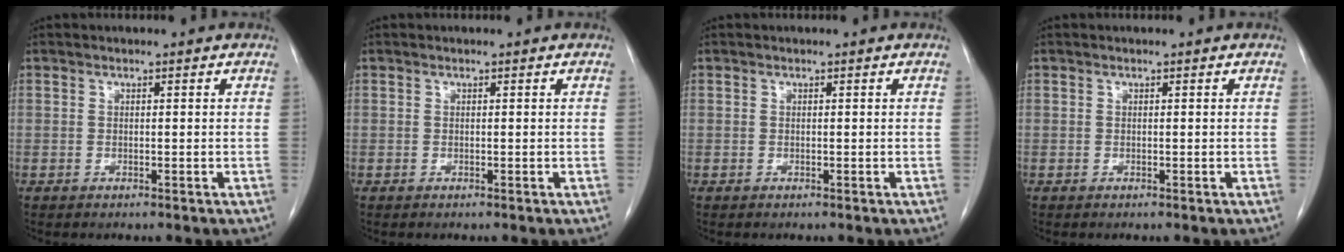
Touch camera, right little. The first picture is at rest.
{"total": 0.0}
{"total": 0.0}
{"total": 0.0}